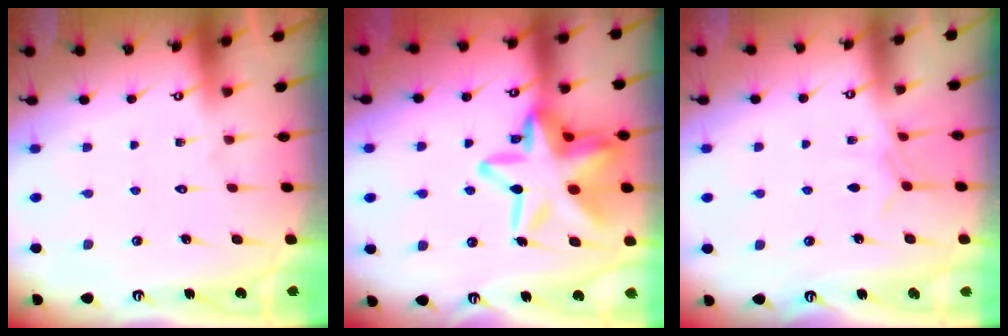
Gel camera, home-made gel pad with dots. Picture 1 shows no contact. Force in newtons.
{"total": 23.3, "press": 23.2, "slide": 1.7}
{"total": 3.9, "press": 3.8, "slide": 0.6}